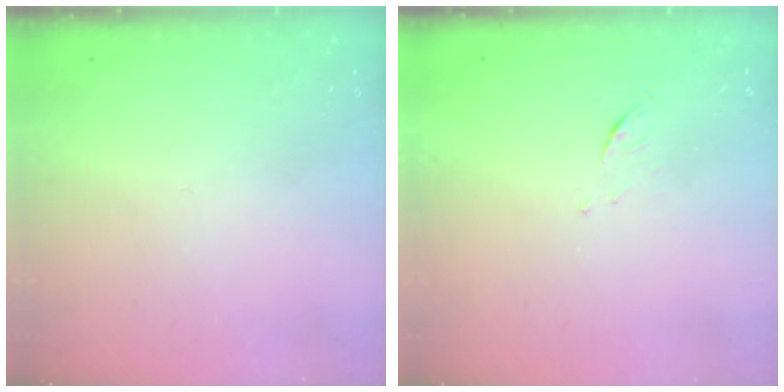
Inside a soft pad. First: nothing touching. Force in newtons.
{"total": 5.0, "press": 4.9, "slide": 0.4}